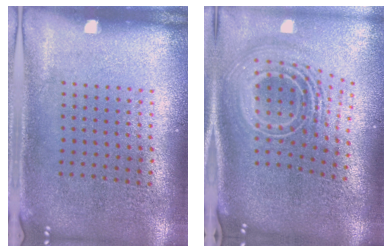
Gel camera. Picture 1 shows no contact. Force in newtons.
{"total": 3.0, "press": 1.9, "slide": 2.3}